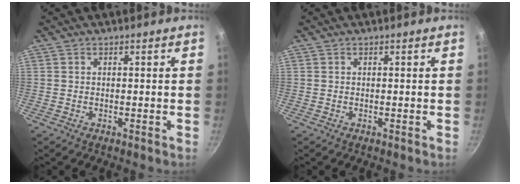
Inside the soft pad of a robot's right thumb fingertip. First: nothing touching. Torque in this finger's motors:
{"motor_torque": [0.00, 0.00, 0.11, -0.01, 0.00]}